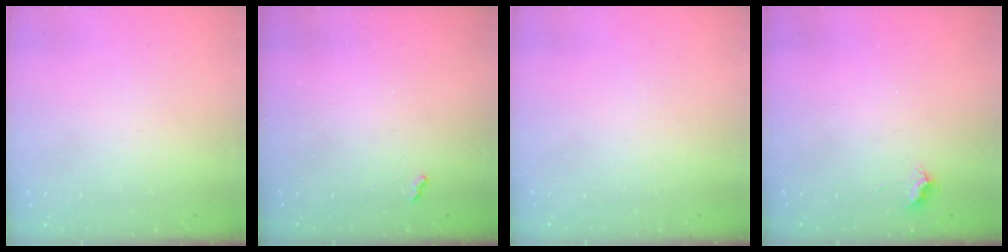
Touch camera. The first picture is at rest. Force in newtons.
{"total": 2.9, "press": 2.8, "slide": 0.5}
{"total": 0.0}
{"total": 4.4, "press": 4.4, "slide": 0.7}